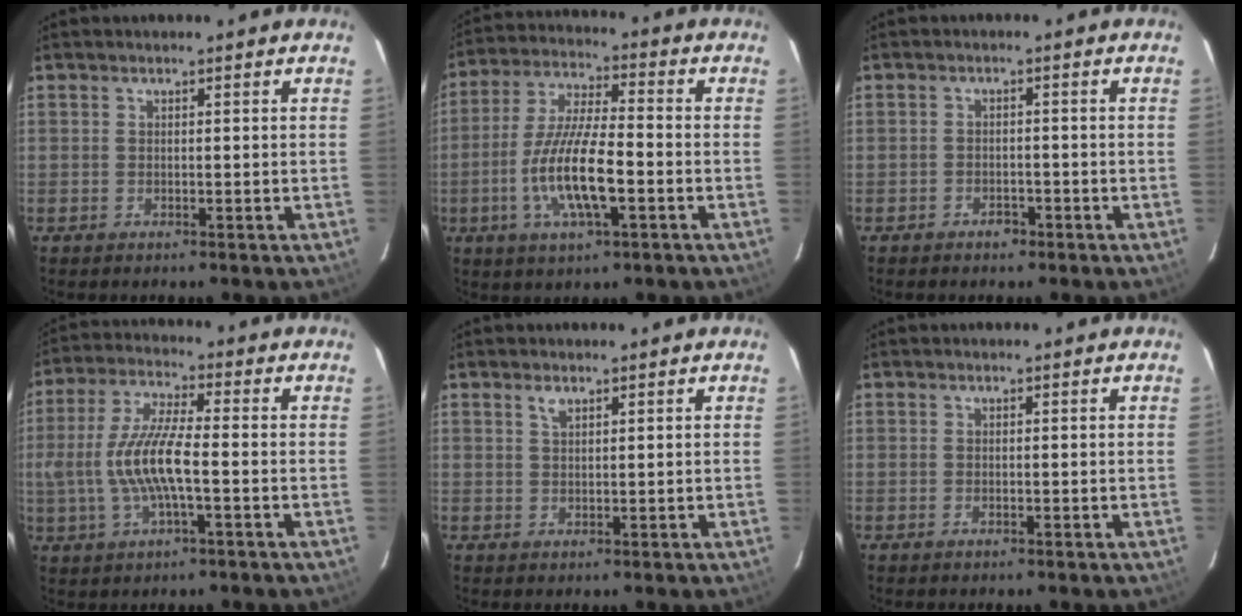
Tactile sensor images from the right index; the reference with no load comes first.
{"total": 13.3, "force": [-4.1, 3.3, 12.2], "torque": [-0.249, -0.008, -0.076]}
{"total": 2.6, "force": [-1.8, 1.7, 0.6], "torque": [-0.020, 0.005, -0.026]}
{"total": 11.5, "force": [-1.9, 2.6, 11.0], "torque": [-0.228, 0.000, -0.035]}
{"total": 1.5, "force": [1.0, 0.7, 0.9], "torque": [-0.017, 0.004, 0.018]}
{"total": 0.0}